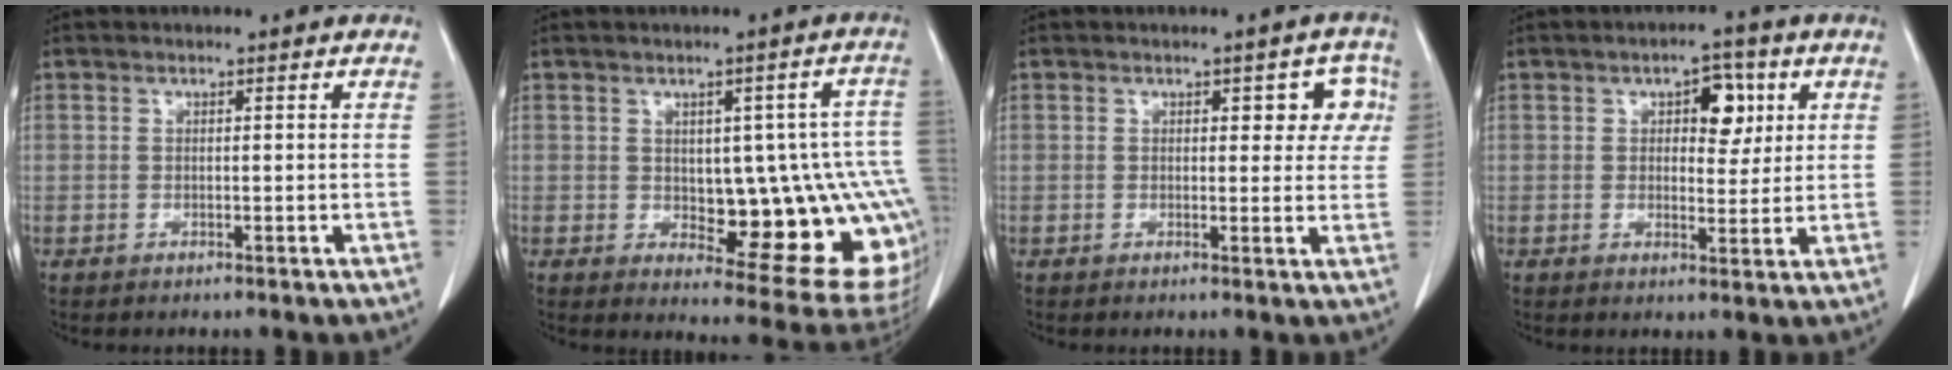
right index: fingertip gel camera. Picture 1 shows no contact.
{"total": 16.2, "force": [-1.2, 5.3, 15.2], "torque": [-0.132, 0.019, 0.005]}
{"total": 4.8, "force": [1.6, 2.6, 3.8], "torque": [-0.025, 0.016, 0.015]}
{"total": 5.6, "force": [2.0, 2.9, 4.4], "torque": [-0.057, 0.011, 0.029]}